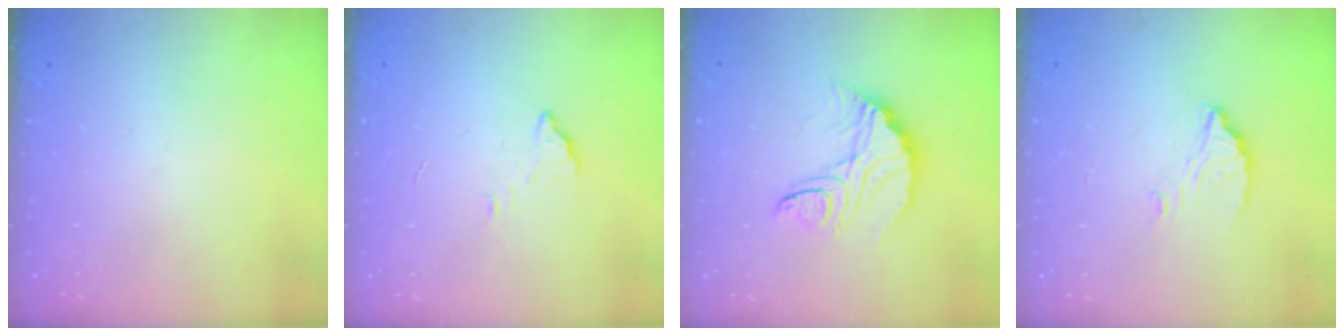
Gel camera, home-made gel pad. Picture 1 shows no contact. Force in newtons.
{"total": 2.8, "press": 2.8, "slide": 0.2}
{"total": 12.0, "press": 11.9, "slide": 0.8}
{"total": 3.4, "press": 3.4, "slide": 0.1}